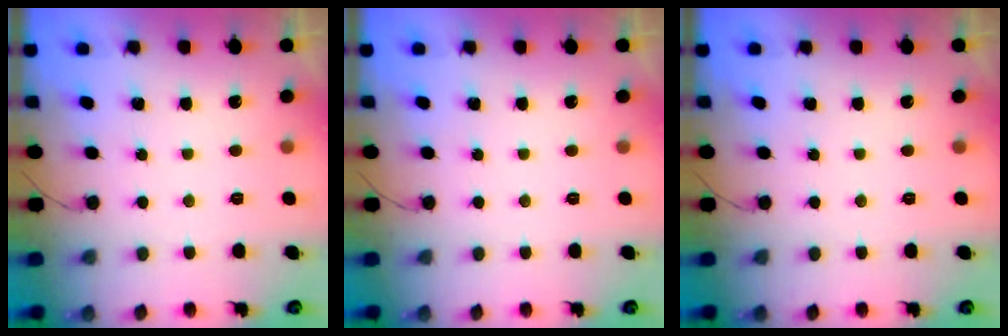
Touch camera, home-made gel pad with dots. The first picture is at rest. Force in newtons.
{"total": 0.0}
{"total": 0.0}